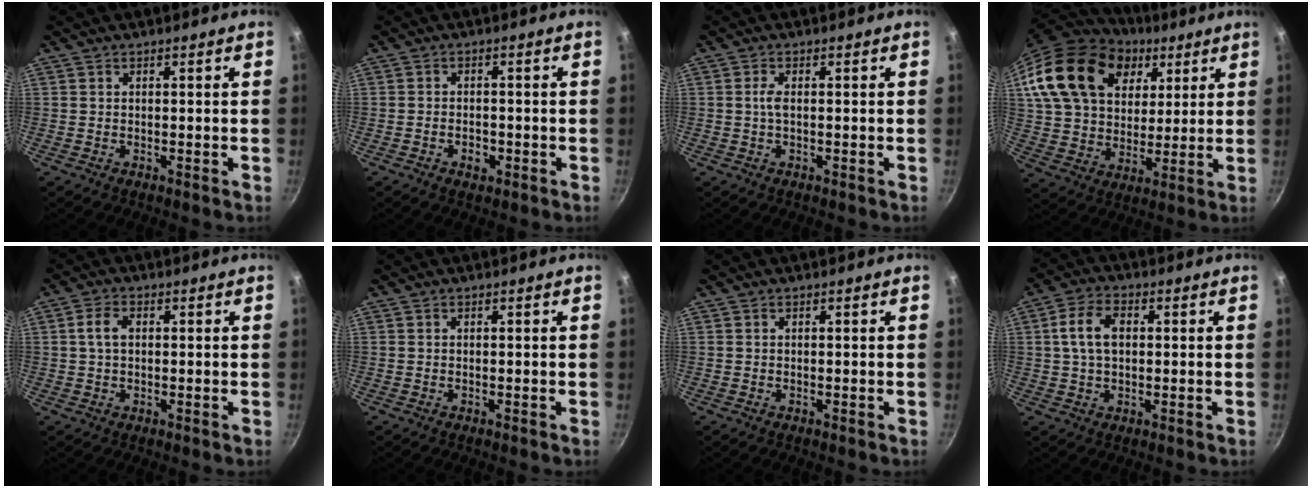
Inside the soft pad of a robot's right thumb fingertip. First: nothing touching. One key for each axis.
{"total": 2.5, "fx": -1.2, "fy": 1.6, "fz": 1.4, "tx": -0.017, "ty": 0.011, "tz": -0.019}
{"total": 1.8, "fx": 0.1, "fy": 0.7, "fz": 1.7, "tx": -0.043, "ty": 0.003, "tz": 0.001}
{"total": 26.0, "fx": 10.7, "fy": 18.2, "fz": 15.1, "tx": -0.272, "ty": 0.001, "tz": 0.195}
{"total": 3.7, "fx": 0.6, "fy": 2.4, "fz": 2.8, "tx": -0.052, "ty": 0.008, "tz": 0.009}
{"total": 0.0}
{"total": 0.0}
{"total": 7.8, "fx": 1.2, "fy": 5.0, "fz": 5.8, "tx": -0.104, "ty": 0.015, "tz": 0.018}